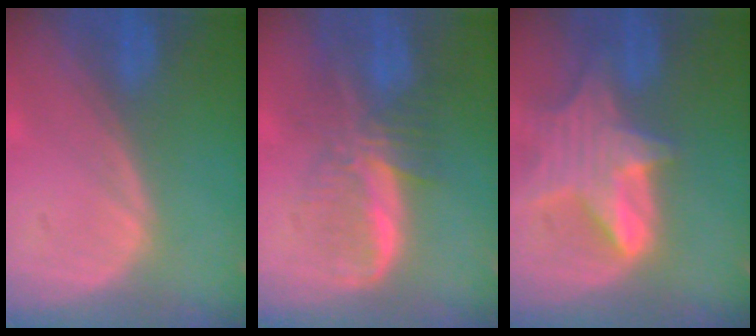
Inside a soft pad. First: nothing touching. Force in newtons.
{"total": 7.6, "press": 6.7, "slide": 3.7}
{"total": 8.2, "press": 7.3, "slide": 3.8}